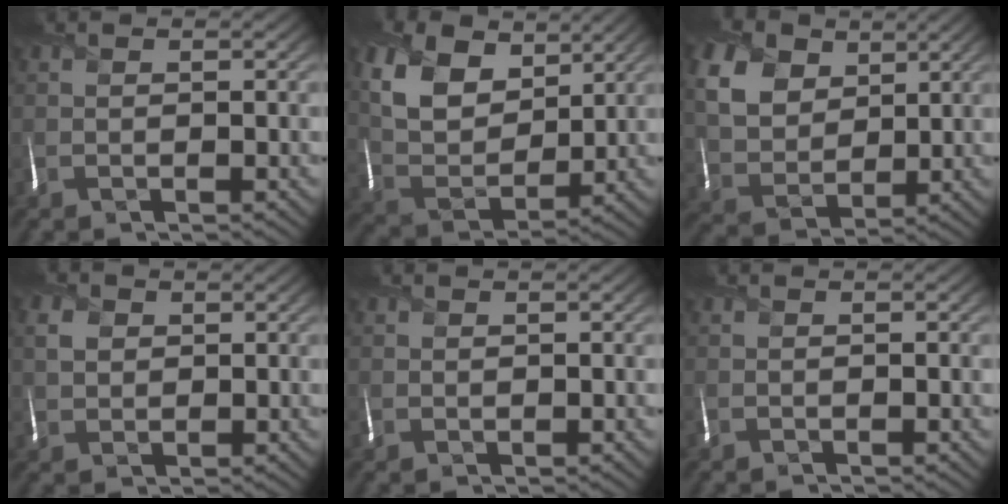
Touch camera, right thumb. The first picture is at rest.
{"total": 11.0, "force": [5.3, 6.8, 6.8], "torque": [-0.169, 0.012, 0.095]}
{"total": 10.8, "force": [5.1, 7.5, 5.8], "torque": [-0.182, 0.007, 0.104]}
{"total": 3.0, "force": [1.1, 2.3, 1.6], "torque": [-0.044, 0.004, 0.021]}
{"total": 0.7, "force": [0.5, 0.4, 0.2], "torque": [-0.005, 0.001, 0.012]}
{"total": 0.0}